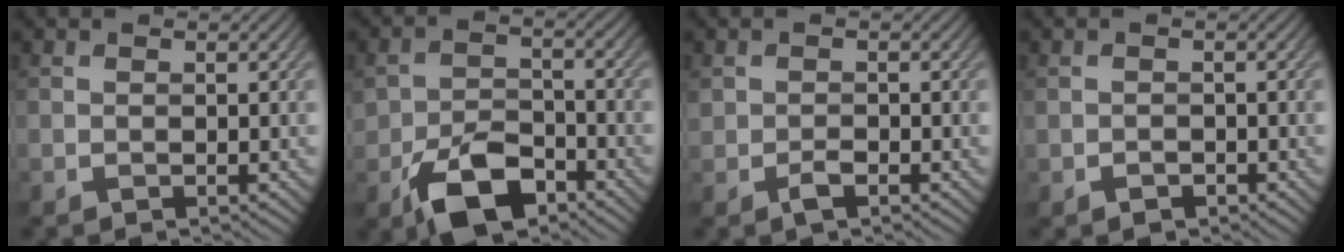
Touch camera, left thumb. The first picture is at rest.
{"total": 8.2, "force": [-4.9, 4.5, 4.8], "torque": [-0.091, -0.008, -0.091]}
{"total": 1.5, "force": [-0.8, 0.8, 0.9], "torque": [-0.020, -0.001, -0.015]}
{"total": 0.9, "force": [-0.6, 0.7, 0.3], "torque": [-0.005, -0.003, -0.011]}